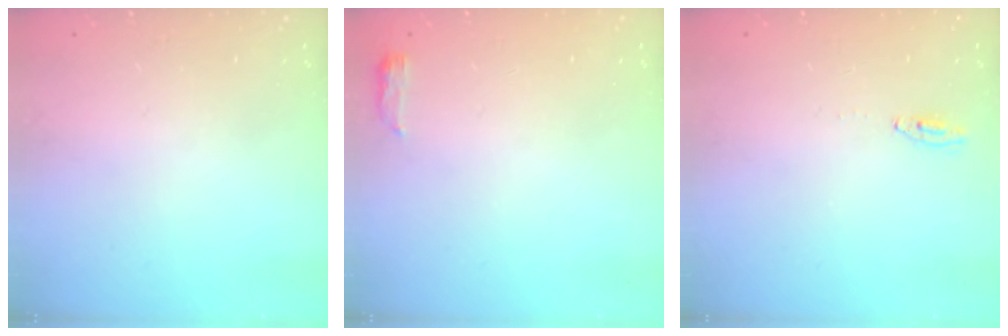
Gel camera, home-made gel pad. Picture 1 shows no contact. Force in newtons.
{"total": 3.7, "press": 3.5, "slide": 1.3}
{"total": 2.0, "press": 2.0, "slide": 0.2}